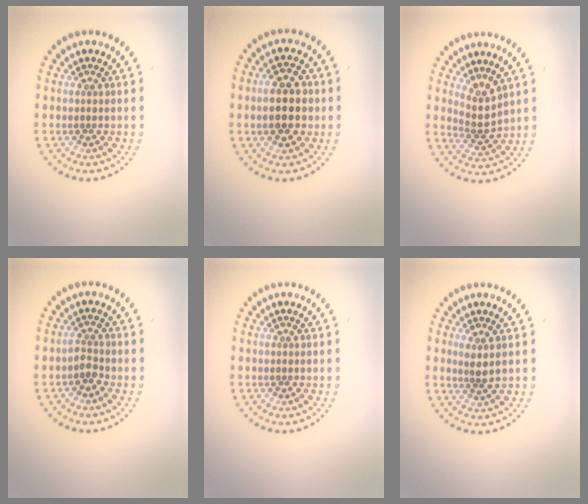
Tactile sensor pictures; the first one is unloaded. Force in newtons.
{"total": 4.2, "press": 4.2, "slide": 0.3}
{"total": 2.6, "press": 1.8, "slide": 1.9}
{"total": 1.4, "press": 1.1, "slide": 0.8}
{"total": 0.0}
{"total": 1.4, "press": 1.1, "slide": 0.9}